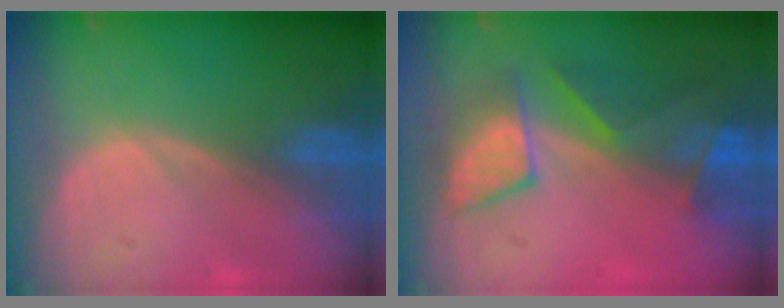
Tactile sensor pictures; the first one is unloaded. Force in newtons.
{"total": 7.8, "press": 7.6, "slide": 1.9}